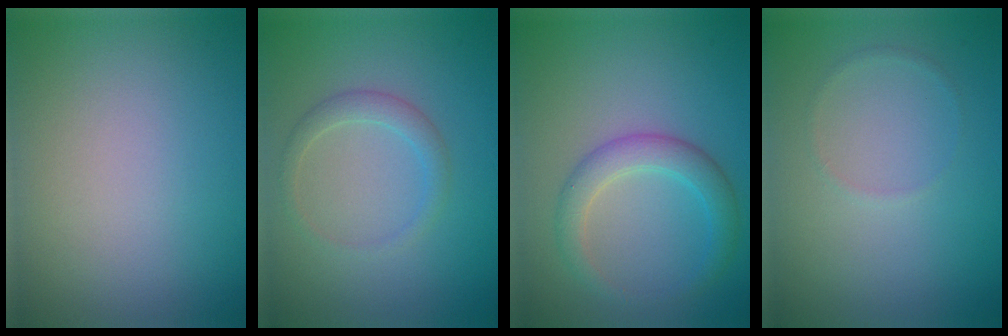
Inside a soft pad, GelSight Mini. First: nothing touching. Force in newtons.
{"total": 1.8, "press": 1.8, "slide": 0.0}
{"total": 3.1, "press": 3.1, "slide": 0.1}
{"total": 0.5, "press": 0.5, "slide": 0.1}